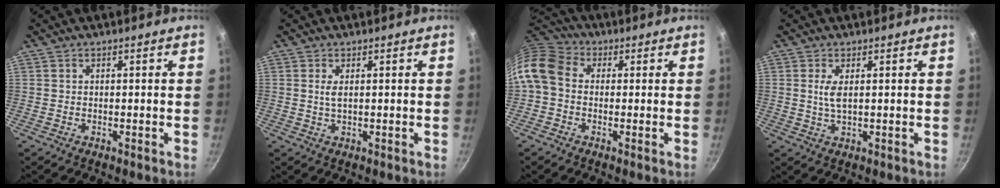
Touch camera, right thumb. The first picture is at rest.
{"total": 1.8, "force": [0.4, 0.7, 1.6], "torque": [-0.034, -0.003, 0.010]}
{"total": 10.1, "force": [-0.2, 7.8, 6.4], "torque": [-0.126, 0.030, -0.022]}
{"total": 3.1, "force": [0.7, 1.1, 2.8], "torque": [-0.058, -0.006, 0.015]}